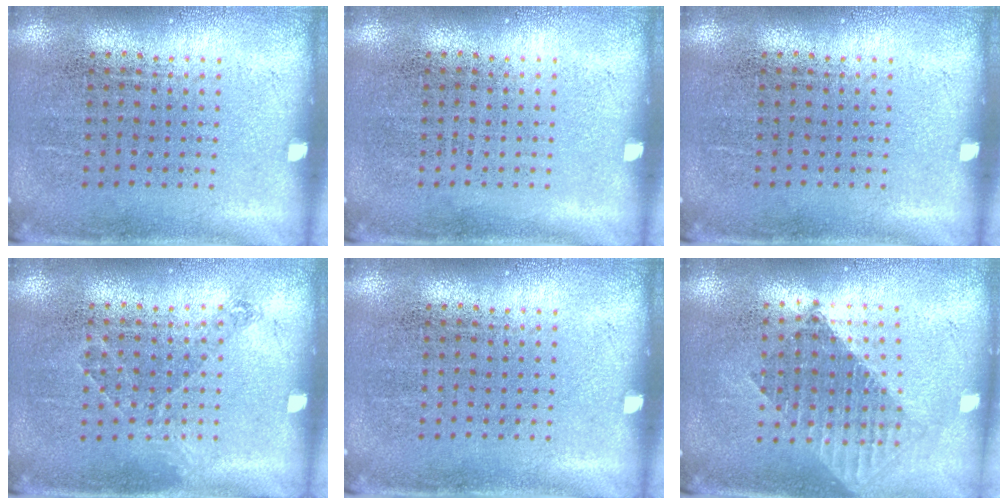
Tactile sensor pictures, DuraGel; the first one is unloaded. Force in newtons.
{"total": 0.0}
{"total": 0.0}
{"total": 0.9, "press": 0.7, "slide": 0.5}
{"total": 0.0}
{"total": 1.6, "press": 1.3, "slide": 1.0}